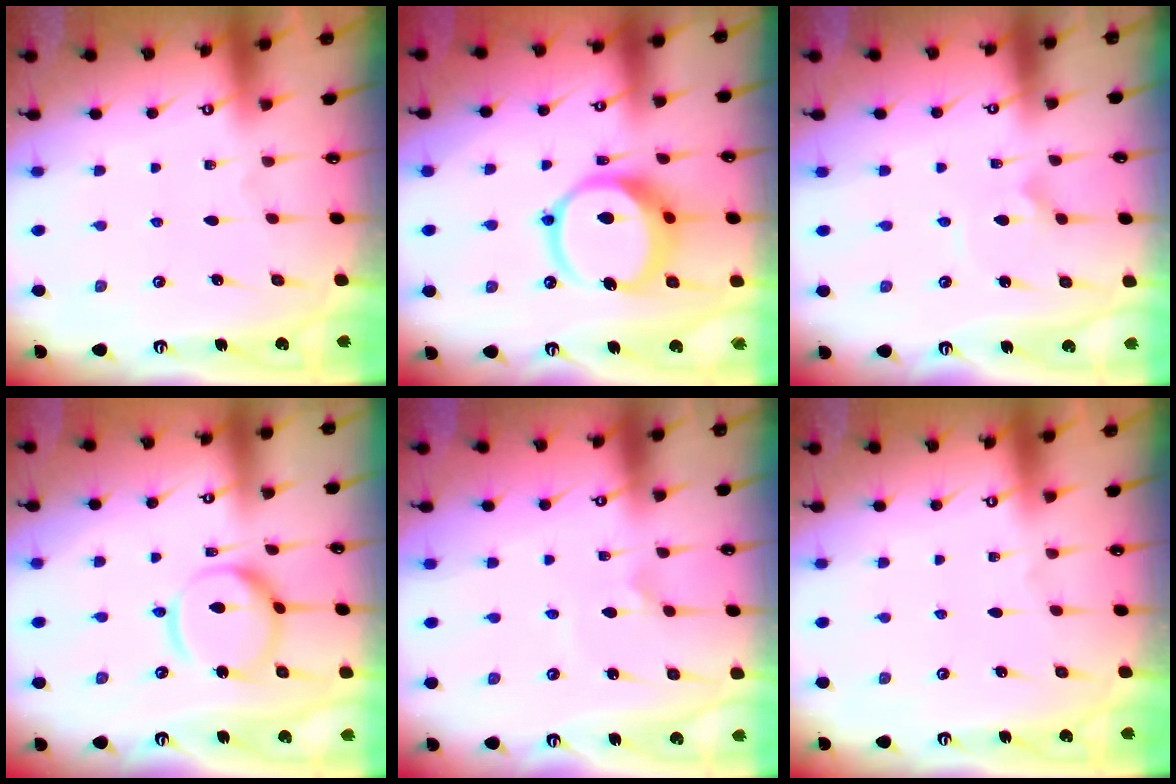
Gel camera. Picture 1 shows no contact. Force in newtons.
{"total": 13.5, "press": 13.4, "slide": 1.8}
{"total": 2.9, "press": 2.9, "slide": 0.0}
{"total": 13.6, "press": 13.5, "slide": 1.2}
{"total": 2.2, "press": 2.2, "slide": 0.1}
{"total": 0.0}